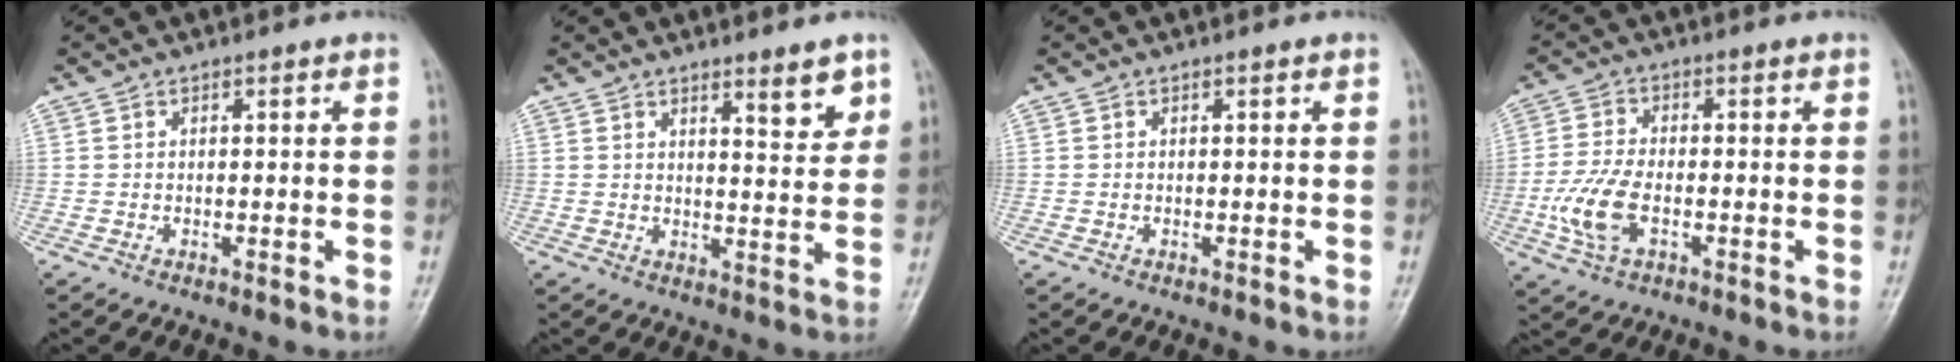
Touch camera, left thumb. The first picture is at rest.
{"total": 5.6, "force": [3.6, 1.3, 4.0], "torque": [-0.045, -0.029, 0.052]}
{"total": 0.0}
{"total": 8.0, "force": [-2.4, 4.3, 6.3], "torque": [-0.142, 0.007, -0.046]}